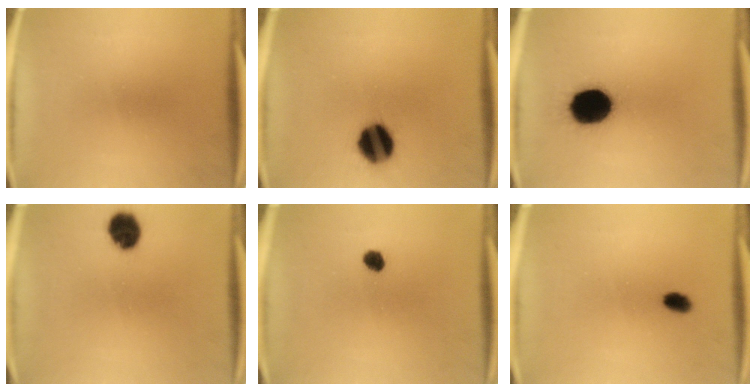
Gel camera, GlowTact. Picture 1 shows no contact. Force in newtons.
{"total": 11.7}
{"total": 16.2}
{"total": 7.5}
{"total": 2.5}
{"total": 2.5}